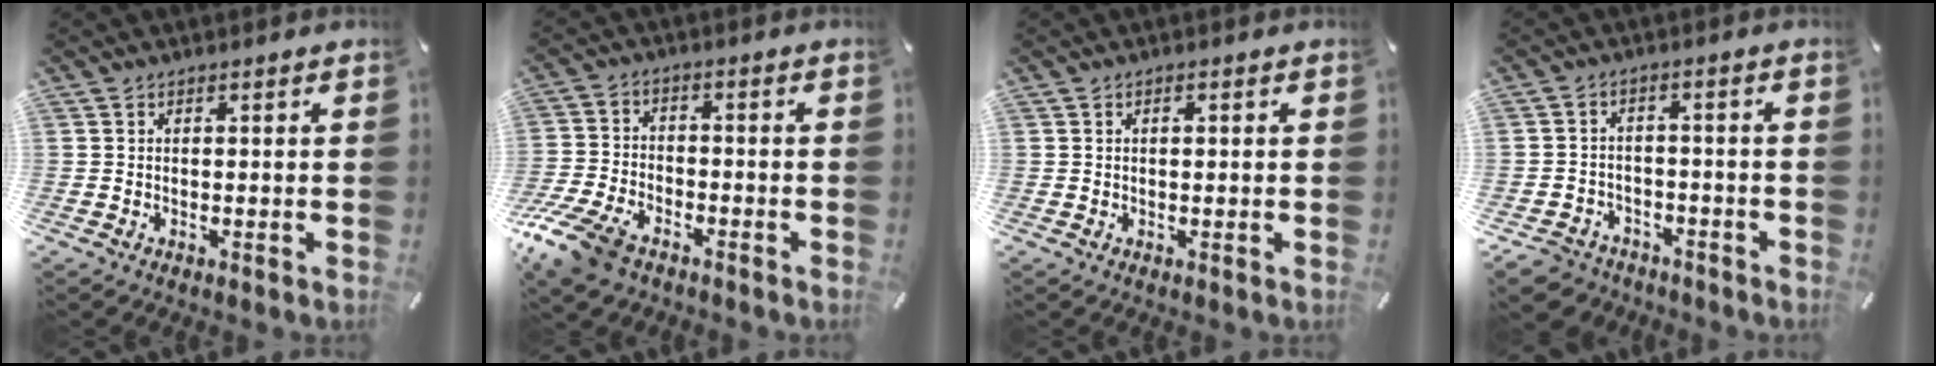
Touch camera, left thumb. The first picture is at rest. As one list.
[{"total": 10.0, "force": [-7.0, 5.2, 5.0], "torque": [-0.112, 0.029, -0.134]}, {"total": 0.9, "force": [0.2, 0.5, 0.7], "torque": [-0.015, 0.003, 0.003]}, {"total": 5.2, "force": [-3.7, 3.5, 1.1], "torque": [-0.035, 0.014, -0.073]}]